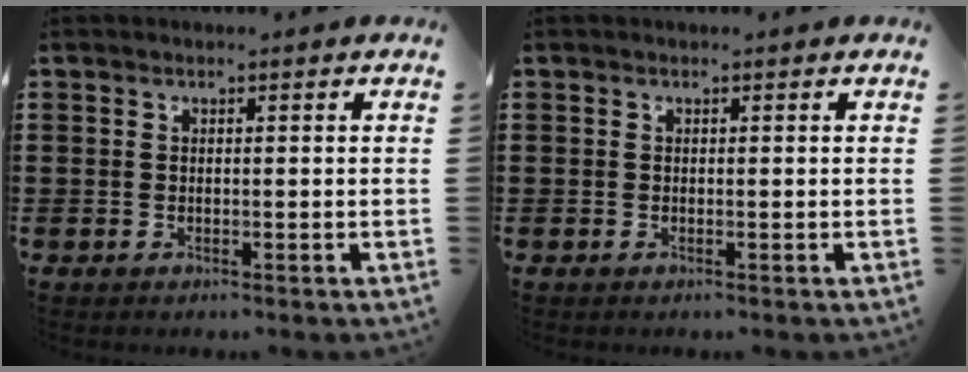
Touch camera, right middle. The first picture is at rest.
{"total": 0.0}